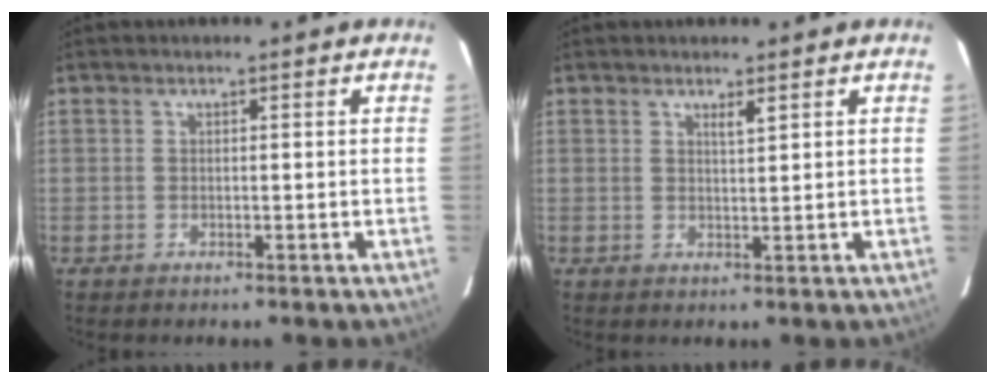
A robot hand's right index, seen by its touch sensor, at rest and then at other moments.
{"total": 1.3, "force": [0.9, 0.0, 0.9], "torque": [-0.018, -0.003, 0.016]}